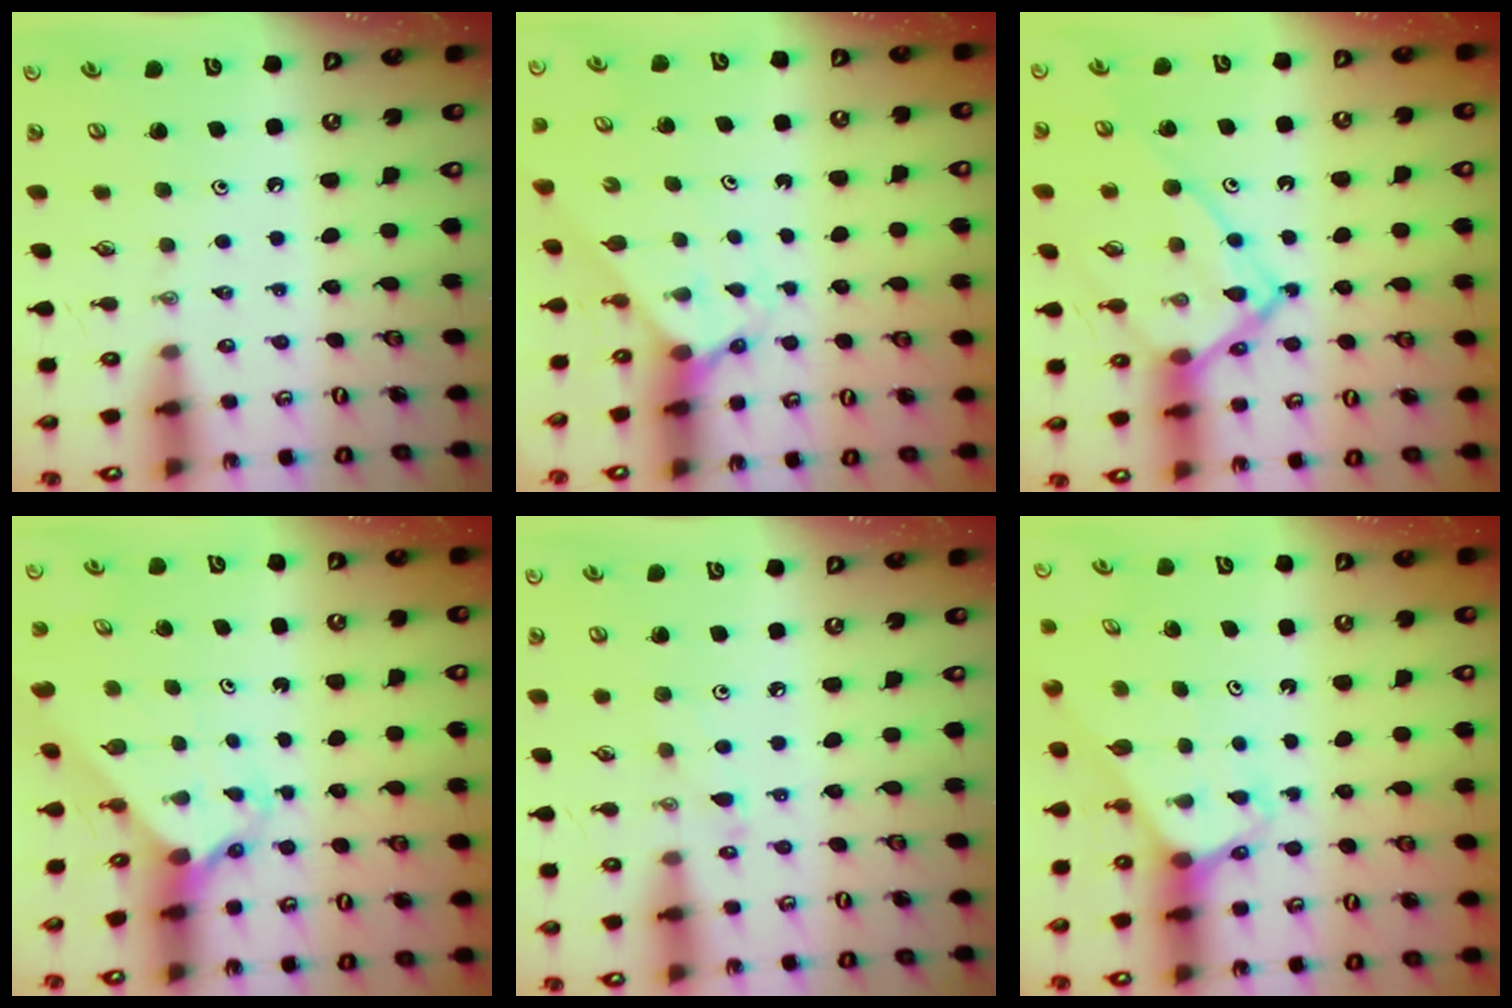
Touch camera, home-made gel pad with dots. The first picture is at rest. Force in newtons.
{"total": 2.1, "press": 2.1, "slide": 0.2}
{"total": 17.1, "press": 17.0, "slide": 1.7}
{"total": 2.1, "press": 2.1, "slide": 0.1}
{"total": 4.9, "press": 4.9, "slide": 0.5}
{"total": 2.8, "press": 2.8, "slide": 0.2}